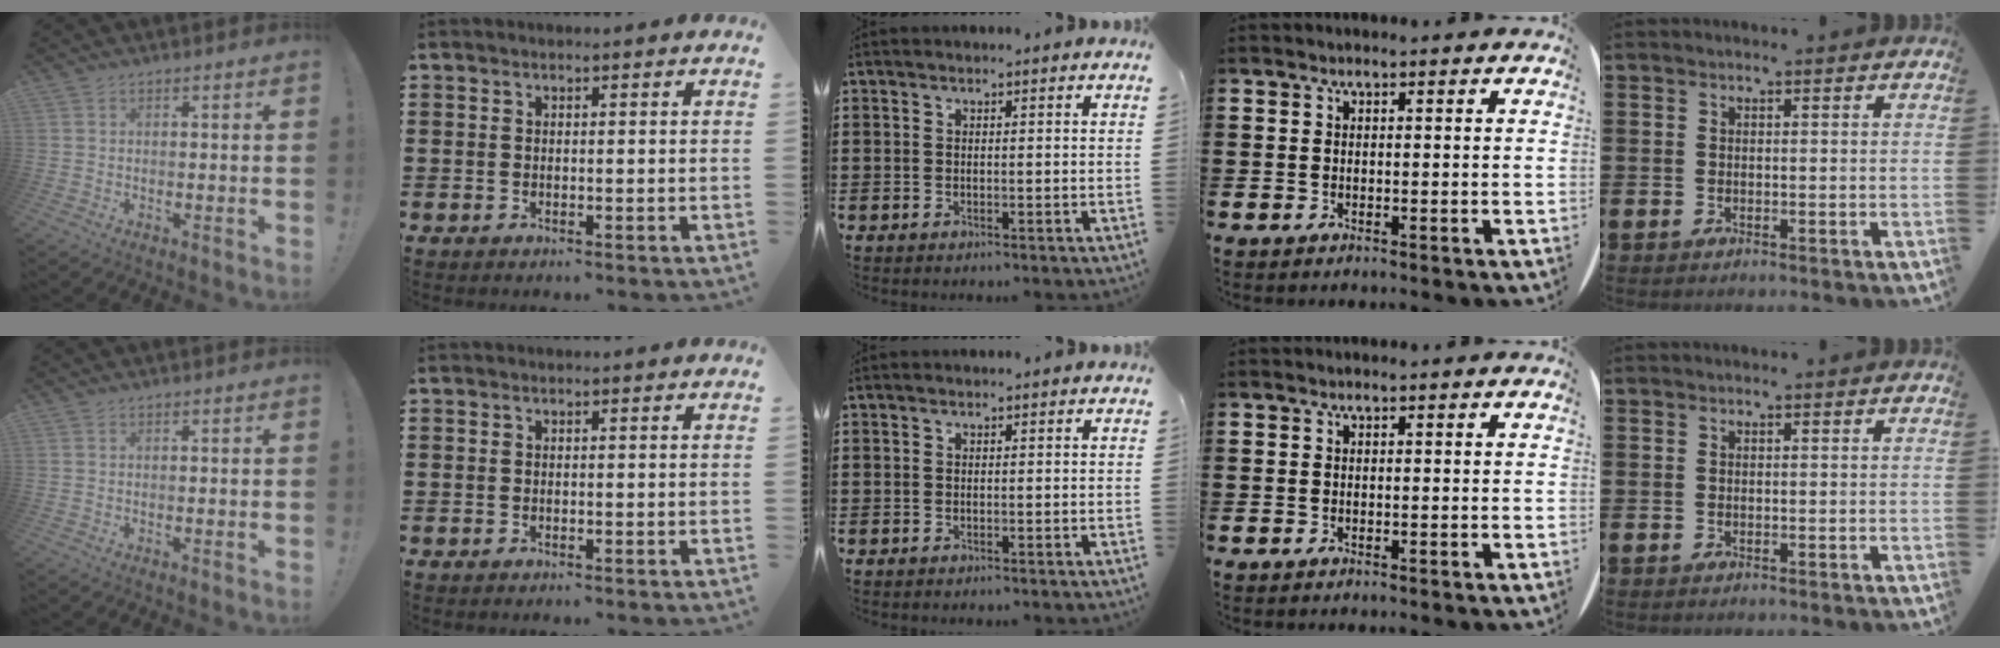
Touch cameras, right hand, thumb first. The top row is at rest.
{}